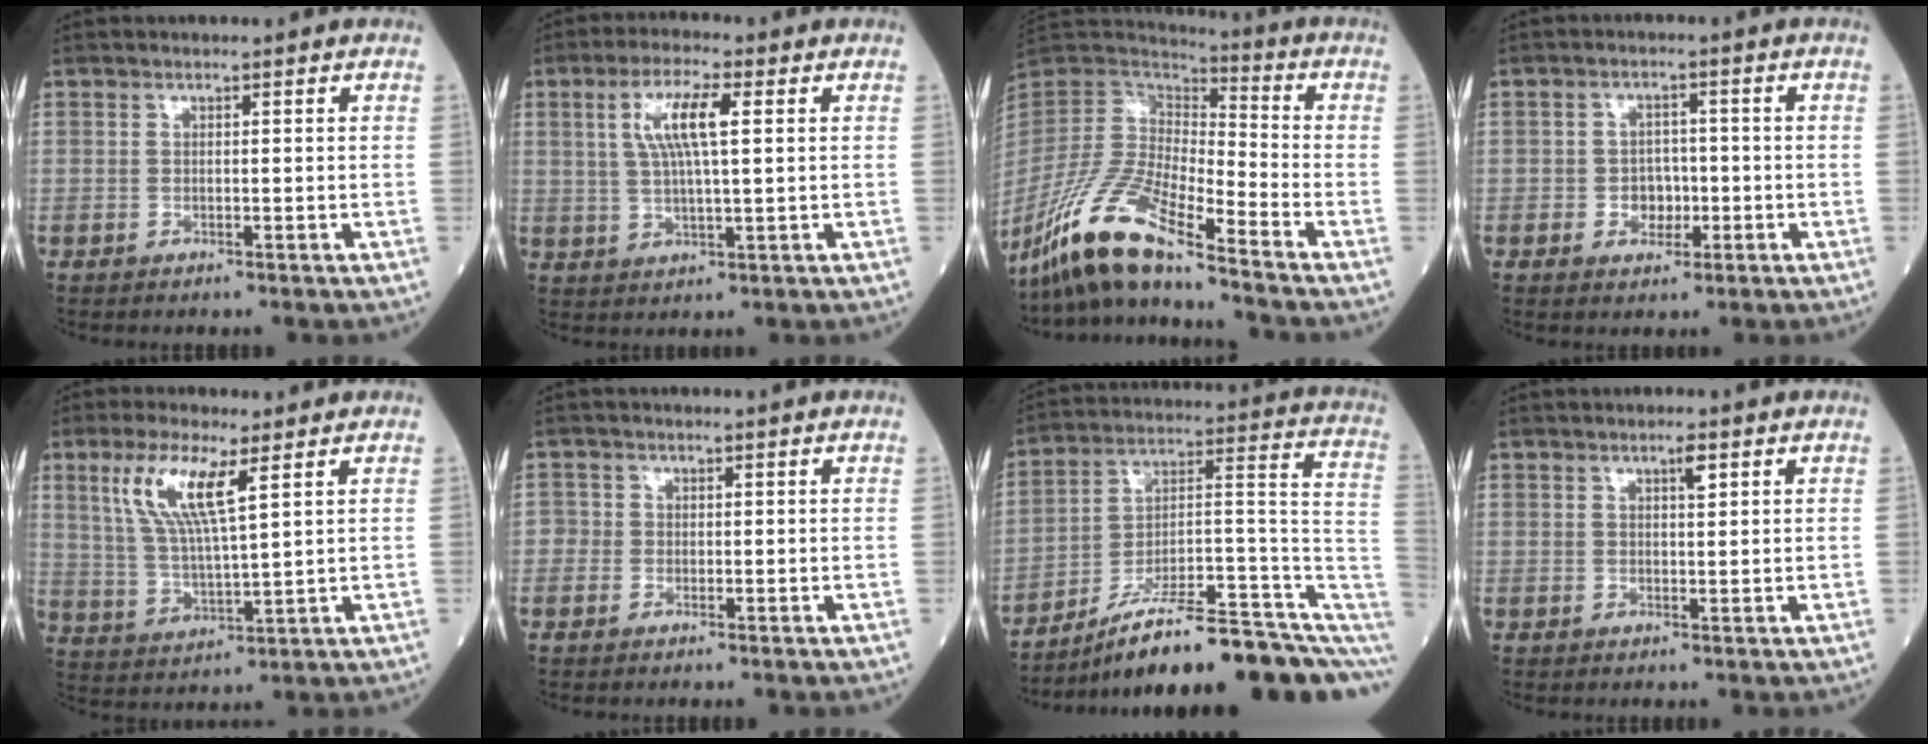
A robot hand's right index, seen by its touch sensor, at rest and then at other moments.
{"total": 7.7, "force": [2.1, 1.2, 7.3], "torque": [-0.148, 0.009, 0.041]}
{"total": 15.9, "force": [-12.0, 1.8, 10.3], "torque": [-0.209, -0.021, -0.230]}
{"total": 3.5, "force": [-0.9, 2.6, 2.2], "torque": [-0.027, 0.006, -0.014]}
{"total": 9.6, "force": [4.4, 1.4, 8.4], "torque": [-0.181, 0.001, 0.090]}
{"total": 1.3, "force": [-0.5, 1.2, 0.1], "torque": [0.009, 0.006, -0.014]}
{"total": 21.8, "force": [-13.6, 3.6, 16.7], "torque": [-0.167, 0.053, -0.209]}
{"total": 1.8, "force": [1.0, 0.4, 1.5], "torque": [-0.024, 0.000, 0.015]}